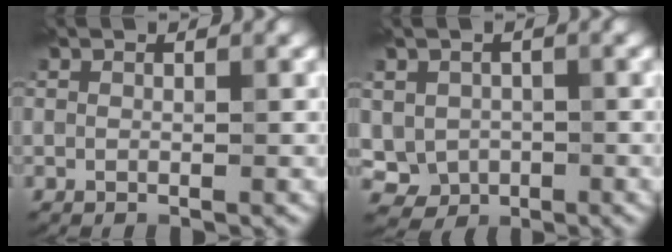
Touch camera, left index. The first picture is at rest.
{"total": 4.1, "force": [-0.5, 3.6, 1.9], "torque": [-0.030, -0.010, -0.003]}